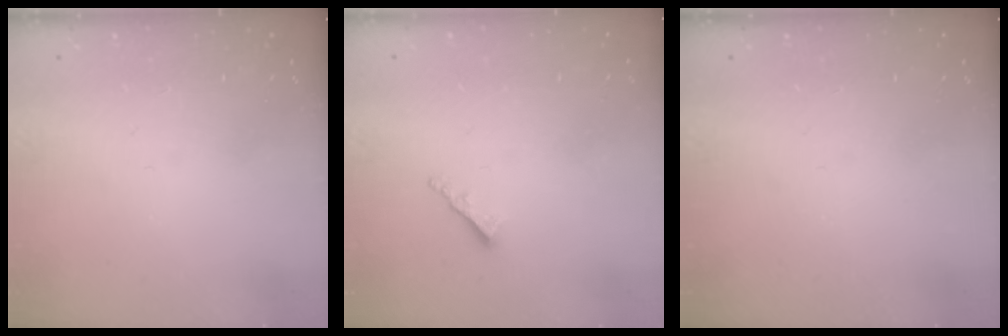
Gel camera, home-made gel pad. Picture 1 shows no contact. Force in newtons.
{"total": 2.0, "press": 2.0, "slide": 0.5}
{"total": 0.0}